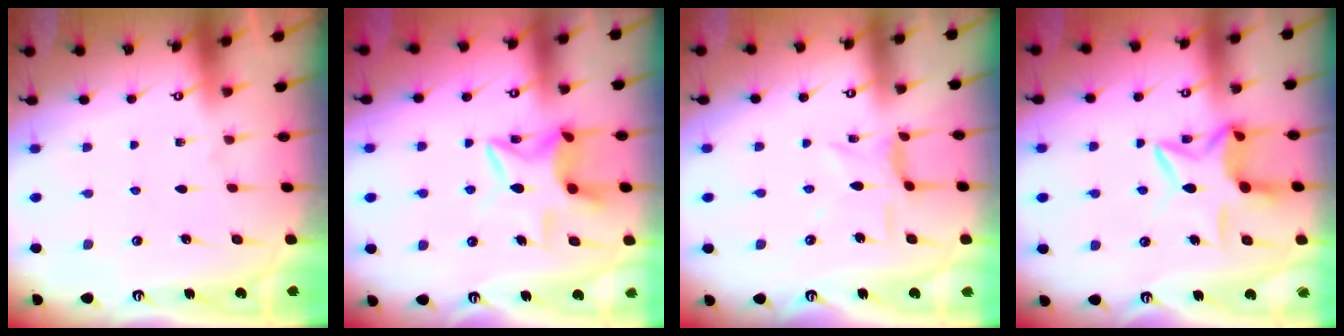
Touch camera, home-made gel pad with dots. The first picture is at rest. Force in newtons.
{"total": 10.2, "press": 10.2, "slide": 0.7}
{"total": 4.0, "press": 3.9, "slide": 0.5}
{"total": 10.9, "press": 10.9, "slide": 1.1}